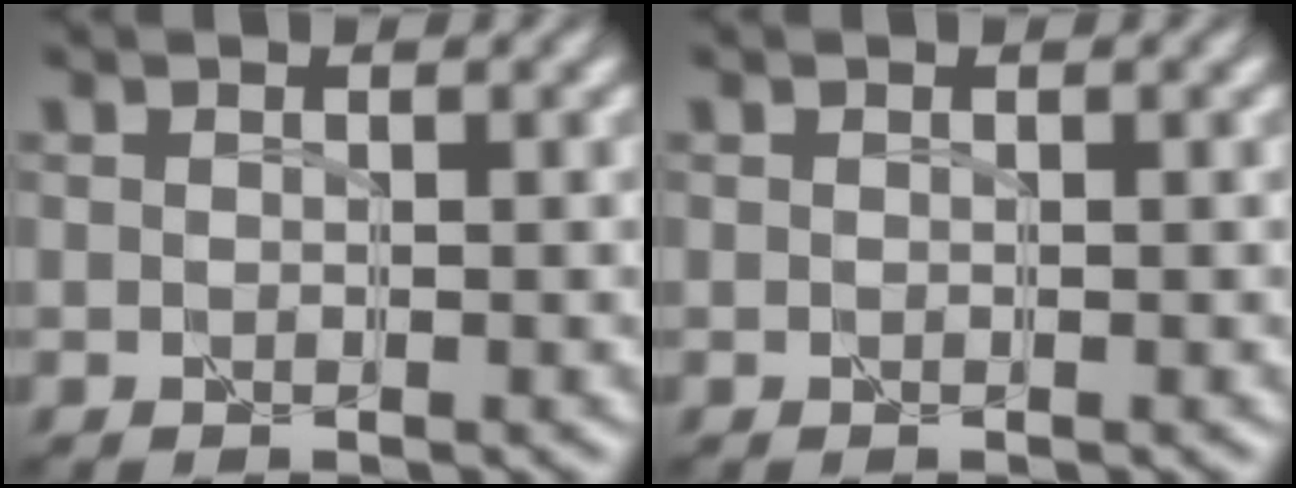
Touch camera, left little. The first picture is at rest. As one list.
[{"total": 0.0}]